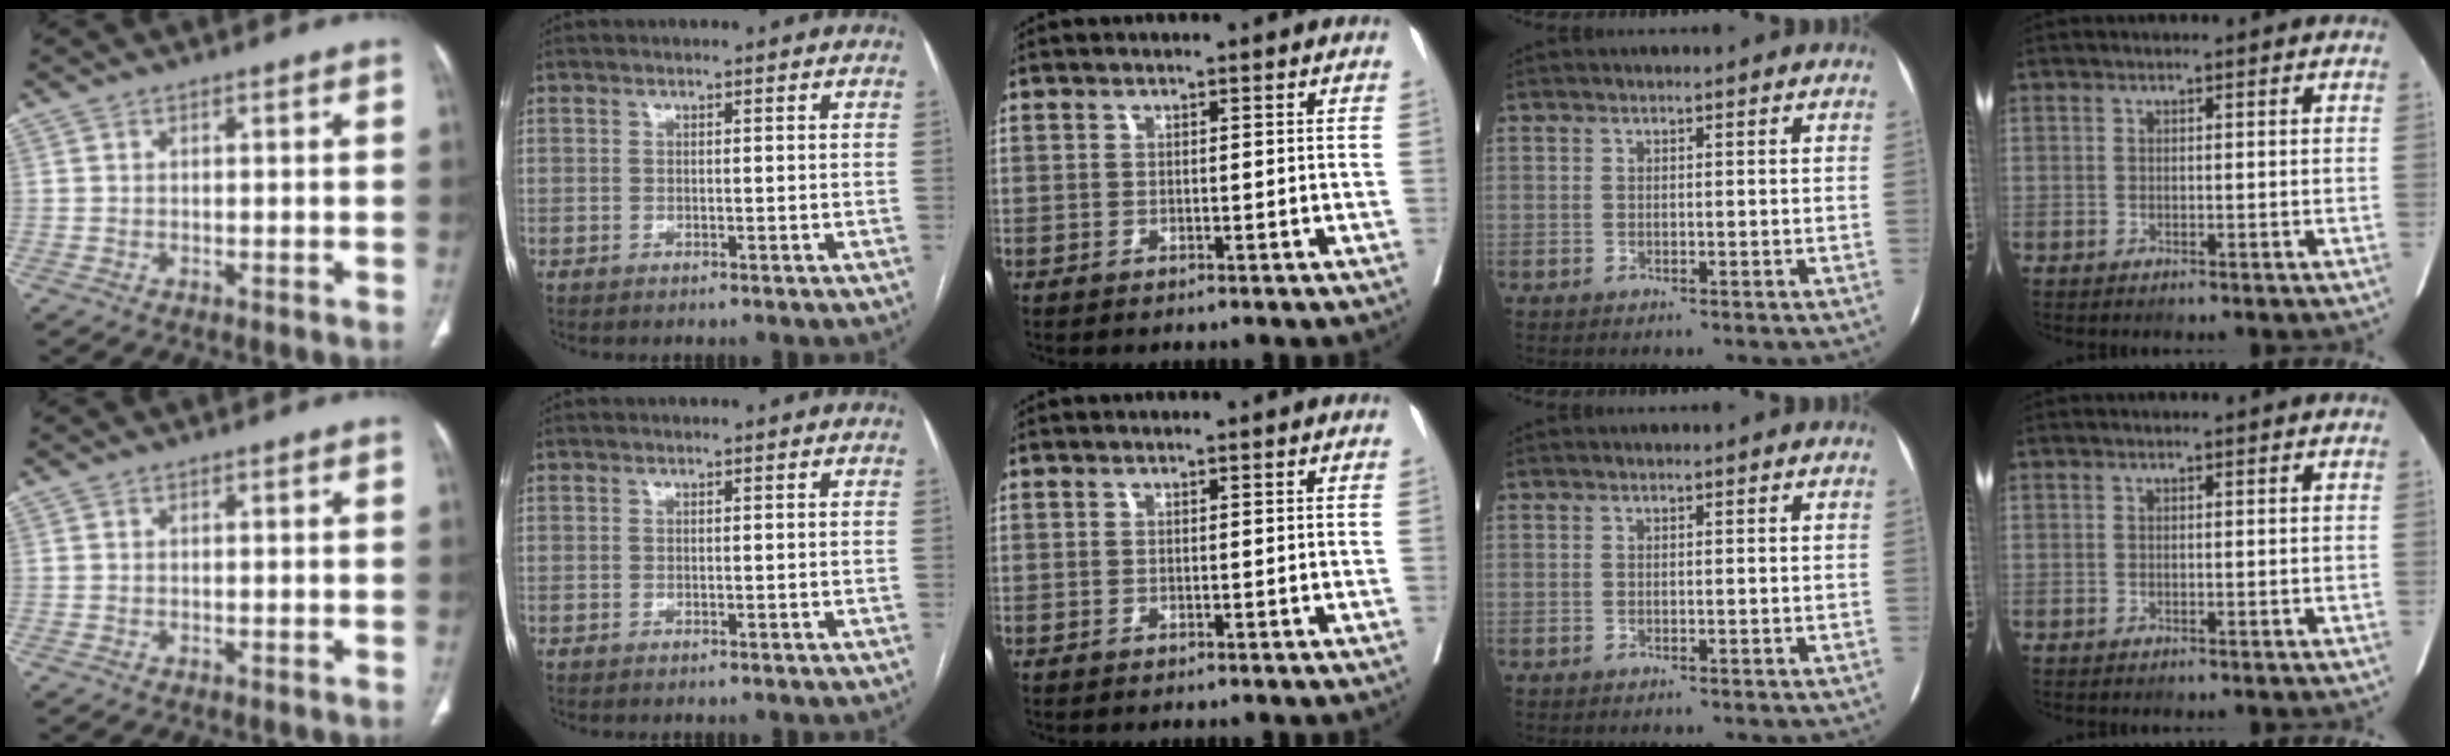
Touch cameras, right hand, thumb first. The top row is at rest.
{}